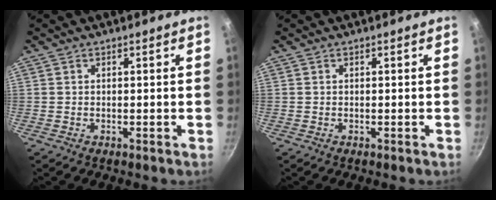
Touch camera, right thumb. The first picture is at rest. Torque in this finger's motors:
{"motor_torque": [0.00, 0.00, 0.02, -0.04, 0.00]}